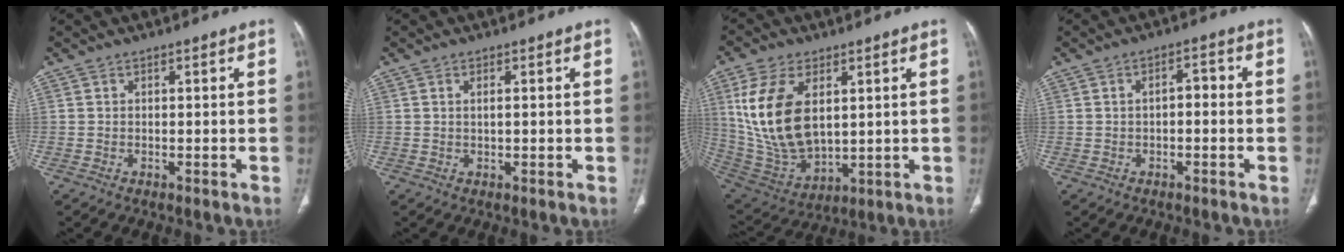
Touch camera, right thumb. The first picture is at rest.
{"total": 1.3, "force": [0.3, 0.4, 1.1], "torque": [-0.025, 0.000, 0.006]}
{"total": 17.9, "force": [4.5, 10.3, 13.9], "torque": [-0.268, -0.021, 0.105]}
{"total": 2.8, "force": [-0.3, 1.5, 2.4], "torque": [-0.032, 0.015, -0.010]}